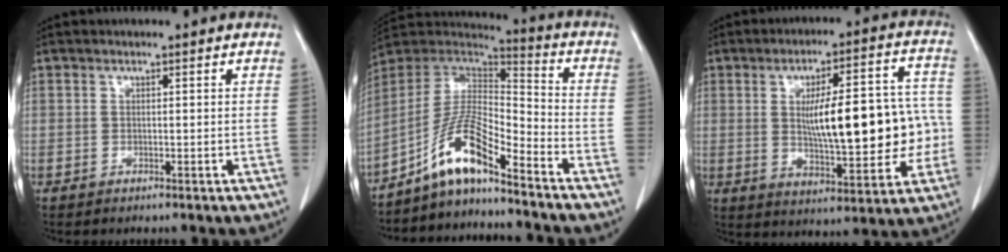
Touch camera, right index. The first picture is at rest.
{"total": 11.0, "force": [-7.9, 1.5, 7.5], "torque": [-0.154, 0.019, -0.148]}
{"total": 17.2, "force": [-0.2, 5.0, 16.5], "torque": [-0.234, 0.029, 0.009]}